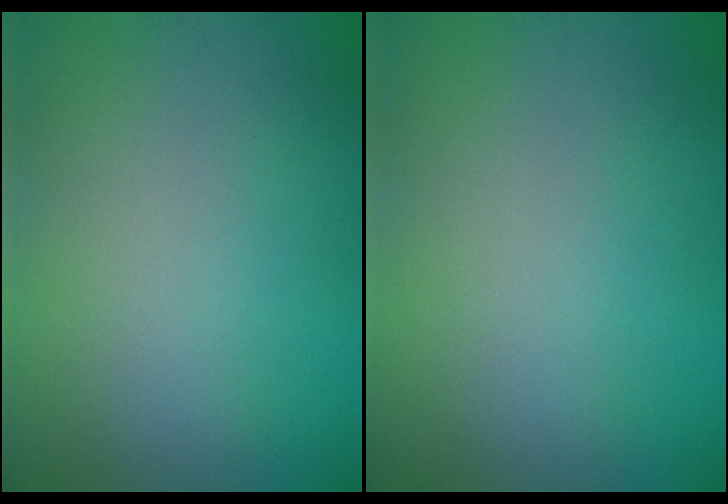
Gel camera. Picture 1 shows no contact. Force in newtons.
{"total": 0.0}